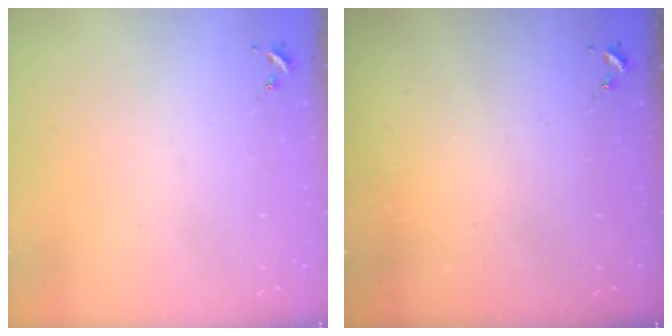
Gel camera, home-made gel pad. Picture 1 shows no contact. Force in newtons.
{"total": 0.0}